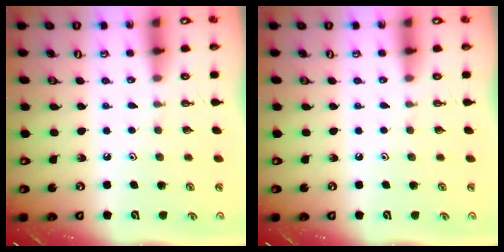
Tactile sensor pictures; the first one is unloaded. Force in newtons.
{"total": 0.0}